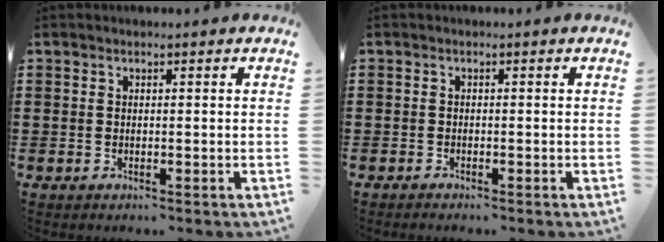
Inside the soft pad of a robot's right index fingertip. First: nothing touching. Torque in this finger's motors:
{"motor_torque": [-1.04, 1.10, -0.63, -0.21]}